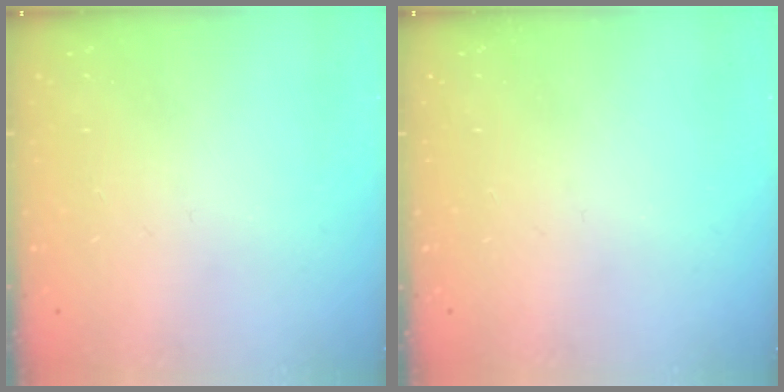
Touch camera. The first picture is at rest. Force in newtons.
{"total": 0.0}